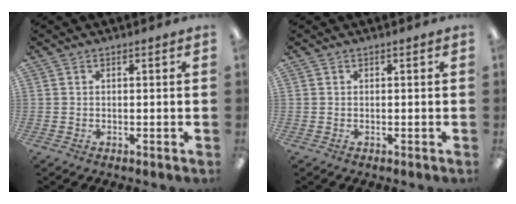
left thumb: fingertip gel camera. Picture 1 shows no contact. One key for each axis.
{"total": 0.0}